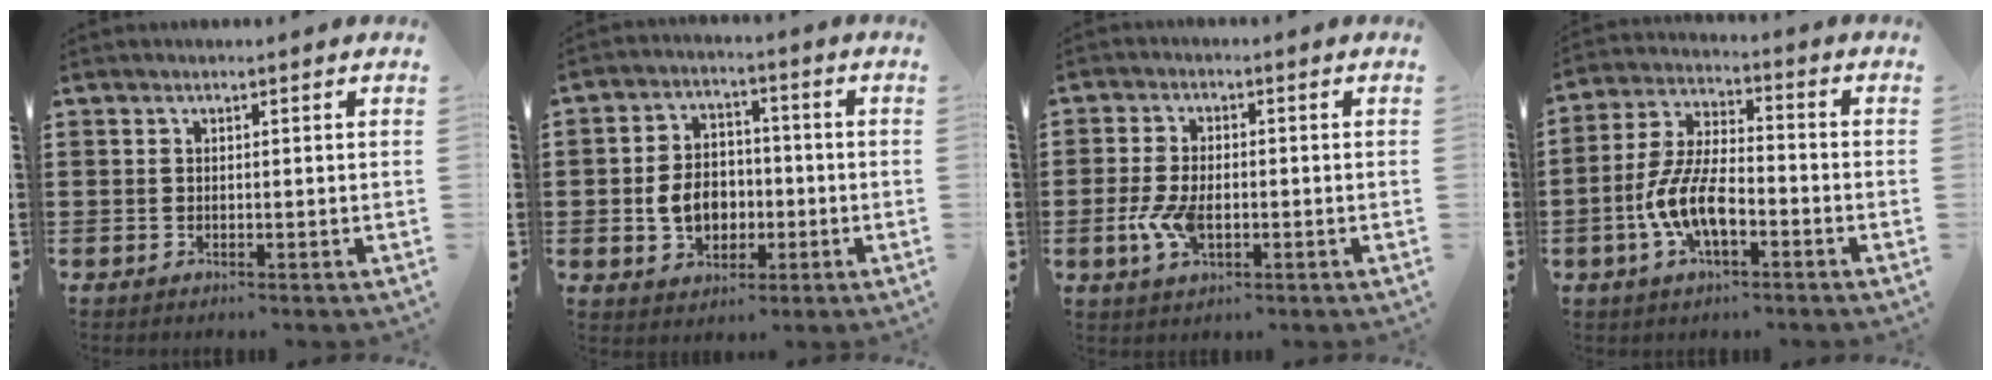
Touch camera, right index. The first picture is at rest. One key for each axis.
{"total": 6.7, "fx": -1.2, "fy": 5.2, "fz": 4.0, "tx": -0.072, "ty": 0.004, "tz": -0.026}
{"total": 5.8, "fx": -1.3, "fy": 2.9, "fz": 4.8, "tx": -0.117, "ty": -0.009, "tz": -0.028}
{"total": 8.9, "fx": -3.3, "fy": 3.7, "fz": 7.4, "tx": -0.173, "ty": -0.005, "tz": -0.068}